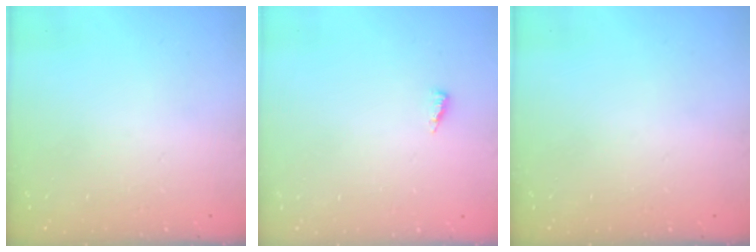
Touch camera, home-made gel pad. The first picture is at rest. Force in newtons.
{"total": 4.2, "press": 4.2, "slide": 0.6}
{"total": 0.0}